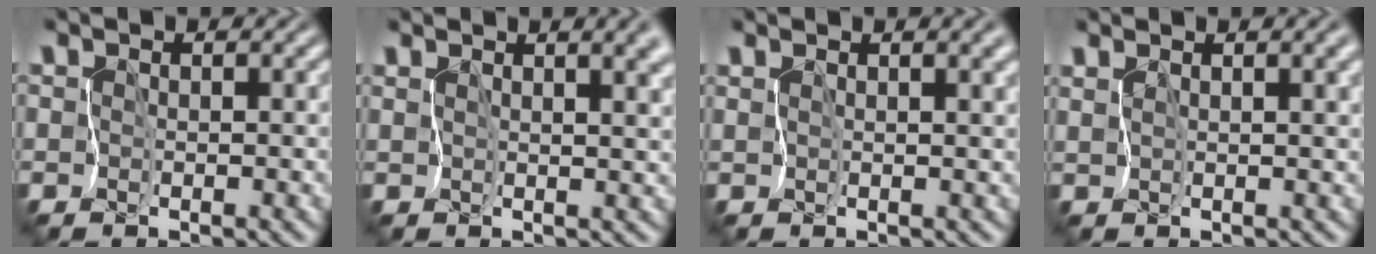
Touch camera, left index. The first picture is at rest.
{"total": 8.4, "force": [4.5, 3.6, 6.0], "torque": [-0.079, 0.030, 0.056]}
{"total": 4.3, "force": [2.5, 1.6, 3.1], "torque": [-0.047, 0.014, 0.037]}
{"total": 5.1, "force": [2.9, 1.9, 3.7], "torque": [-0.070, 0.014, 0.046]}